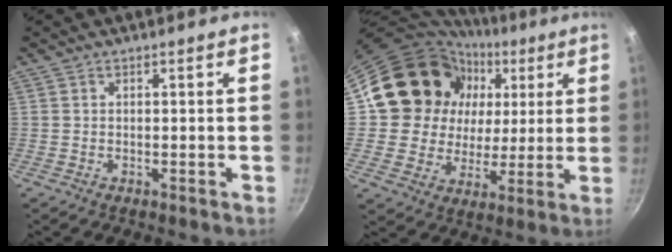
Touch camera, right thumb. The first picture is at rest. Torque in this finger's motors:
{"motor_torque": [-0.45, 2.77, -0.02, 0.13, 0.12]}